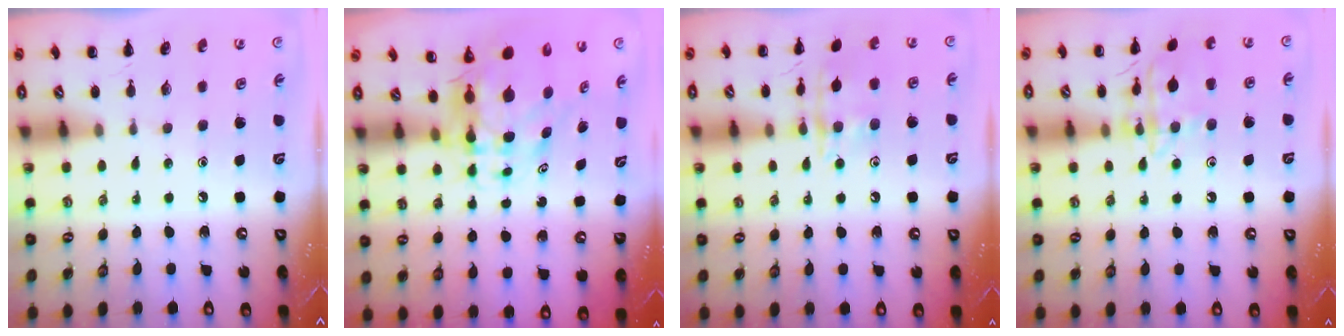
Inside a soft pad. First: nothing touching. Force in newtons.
{"total": 8.0, "press": 7.8, "slide": 2.1}
{"total": 12.3, "press": 12.3, "slide": 0.6}
{"total": 13.7, "press": 13.7, "slide": 0.6}